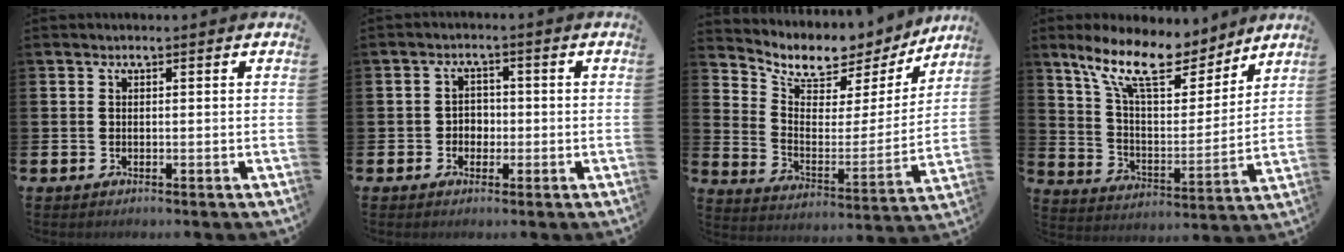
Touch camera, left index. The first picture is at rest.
{"total": 2.4, "force": [-0.6, 2.2, 0.9], "torque": [-0.014, 0.004, -0.017]}
{"total": 7.6, "force": [6.5, 3.5, 1.8], "torque": [-0.074, -0.048, 0.111]}
{"total": 13.4, "force": [10.7, 4.5, 6.7], "torque": [-0.160, -0.055, 0.190]}